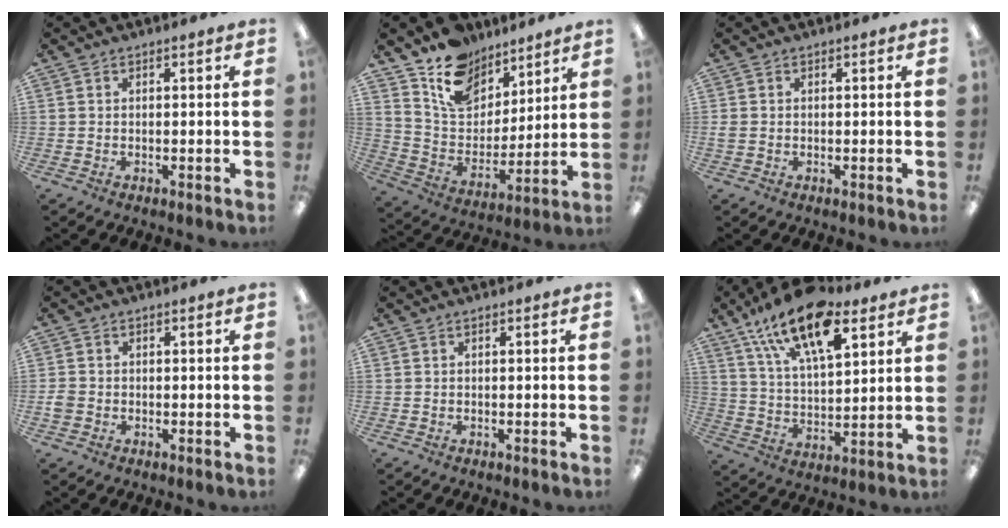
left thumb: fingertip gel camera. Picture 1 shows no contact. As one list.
[{"total": 15.4, "force": [11.3, 9.2, 4.8], "torque": [-0.100, -0.073, 0.217]}, {"total": 1.1, "force": [-0.1, 0.9, 0.7], "torque": [-0.012, 0.003, -0.001]}, {"total": 2.3, "force": [-0.6, 2.0, 1.0], "torque": [-0.015, 0.004, -0.011]}, {"total": 0.0}, {"total": 19.1, "force": [11.9, 8.4, 12.3], "torque": [-0.221, -0.058, 0.206]}]